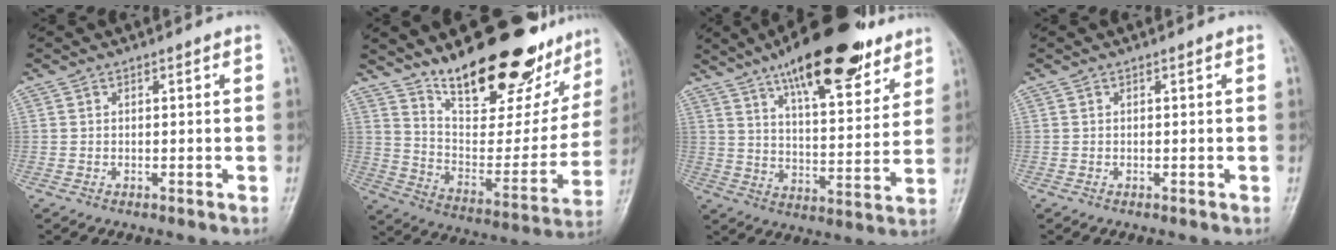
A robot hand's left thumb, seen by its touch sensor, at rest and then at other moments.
{"total": 27.5, "force": [19.8, 10.3, 16.1], "torque": [-0.203, -0.099, 0.303]}
{"total": 20.8, "force": [13.9, 7.2, 13.8], "torque": [-0.166, -0.054, 0.214]}
{"total": 0.0}